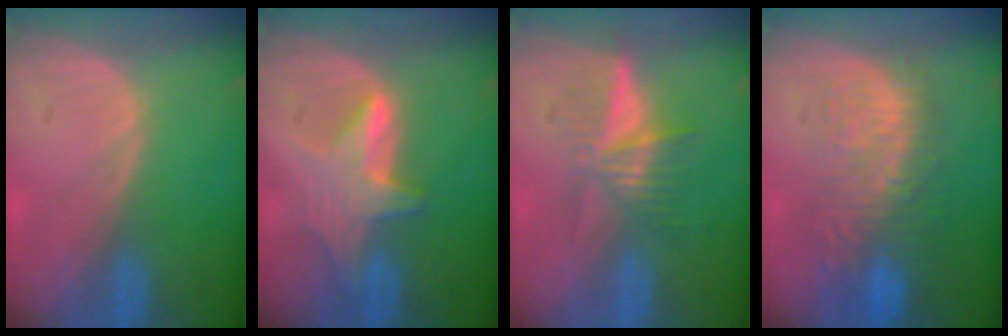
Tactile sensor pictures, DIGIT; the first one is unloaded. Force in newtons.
{"total": 6.3, "press": 6.1, "slide": 1.7}
{"total": 6.5, "press": 5.5, "slide": 3.4}
{"total": 11.0, "press": 9.5, "slide": 5.4}